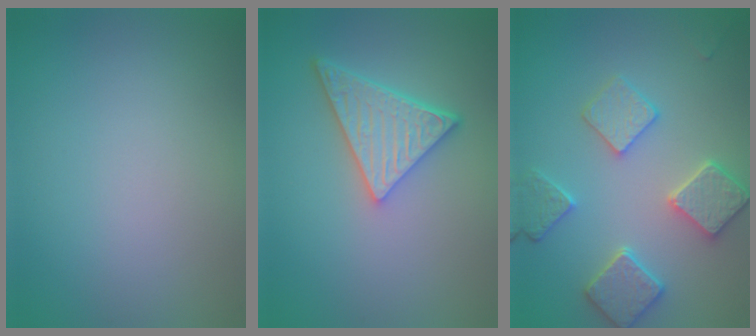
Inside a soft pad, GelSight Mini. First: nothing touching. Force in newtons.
{"total": 5.0, "press": 4.3, "slide": 2.7}
{"total": 4.2, "press": 4.1, "slide": 0.9}